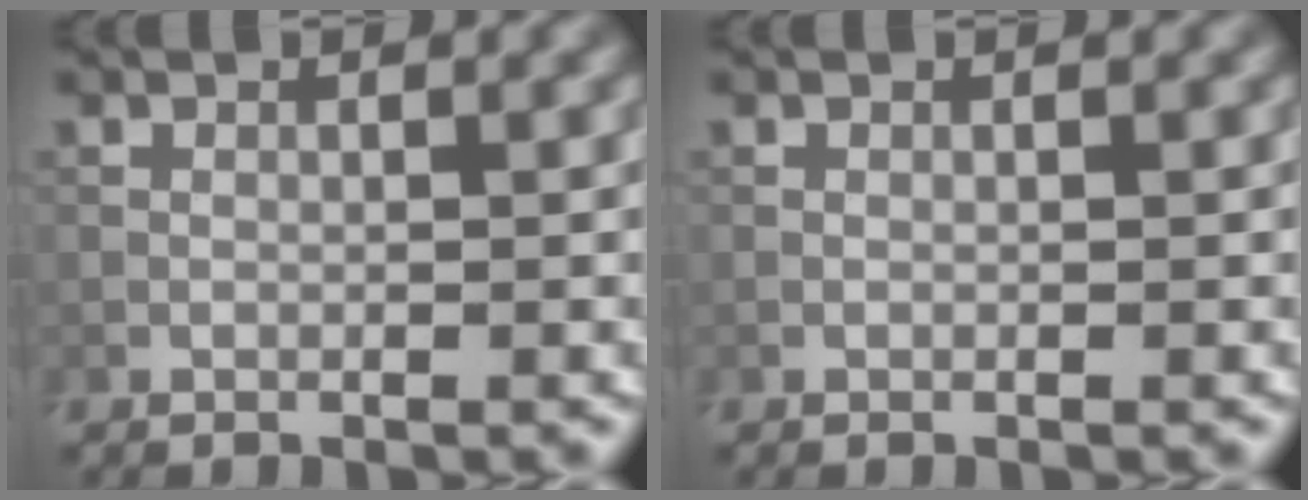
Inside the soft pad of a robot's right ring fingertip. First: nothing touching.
{"total": 0.0}